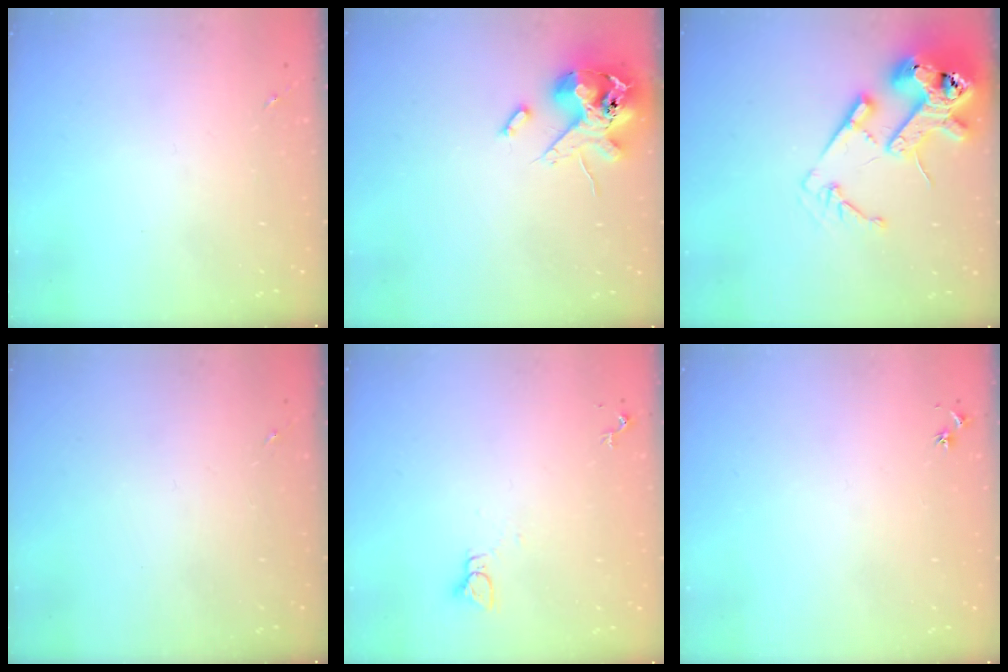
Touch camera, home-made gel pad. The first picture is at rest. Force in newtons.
{"total": 14.2, "press": 14.0, "slide": 2.4}
{"total": 18.0, "press": 17.9, "slide": 2.6}
{"total": 0.0}
{"total": 2.2, "press": 2.2, "slide": 0.1}
{"total": 3.0, "press": 2.9, "slide": 0.4}